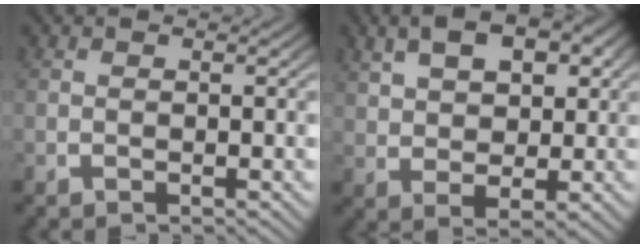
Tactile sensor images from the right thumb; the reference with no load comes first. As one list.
[{"total": 6.6, "force": [2.9, 3.7, 4.7], "torque": [-0.067, 0.007, 0.054]}]